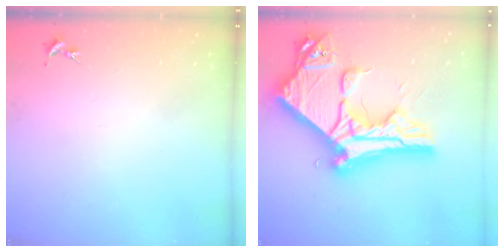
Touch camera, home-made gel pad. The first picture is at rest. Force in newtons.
{"total": 21.7, "press": 21.6, "slide": 2.2}